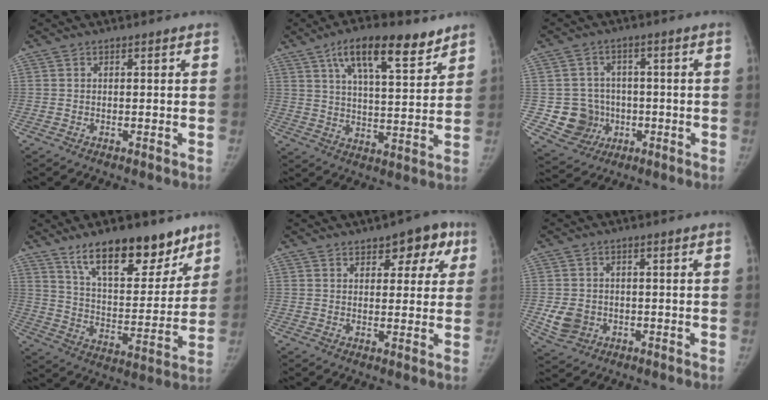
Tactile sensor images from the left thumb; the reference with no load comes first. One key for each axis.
{"total": 14.5, "fx": 9.0, "fy": 5.0, "fz": 10.2, "tx": -0.140, "ty": -0.035, "tz": 0.149}
{"total": 8.6, "fx": -1.3, "fy": 8.2, "fz": 1.9, "tx": -0.001, "ty": 0.014, "tz": -0.013}
{"total": 19.6, "fx": 13.5, "fy": 8.2, "fz": 11.6, "tx": -0.122, "ty": -0.076, "tz": 0.223}
{"total": 8.0, "fx": 4.1, "fy": 4.5, "fz": 5.2, "tx": -0.020, "ty": -0.009, "tz": 0.046}
{"total": 5.5, "fx": -1.1, "fy": 4.7, "fz": 2.7, "tx": -0.041, "ty": 0.003, "tz": -0.009}